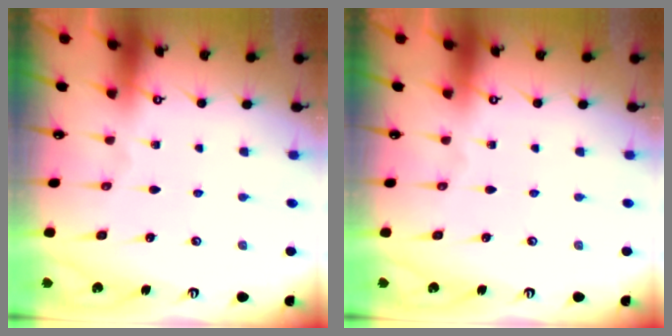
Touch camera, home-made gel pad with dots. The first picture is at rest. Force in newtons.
{"total": 0.0}